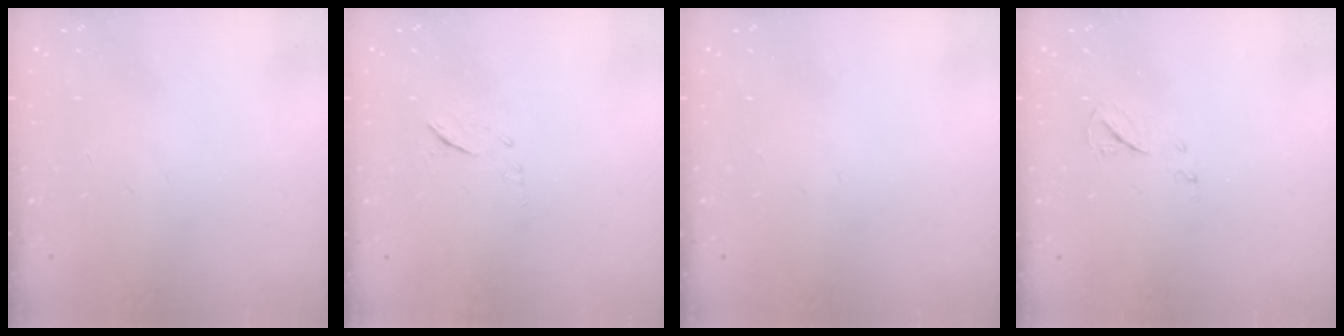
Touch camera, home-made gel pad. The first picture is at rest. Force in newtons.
{"total": 6.0, "press": 6.0, "slide": 0.6}
{"total": 0.0}
{"total": 5.8, "press": 5.8, "slide": 0.5}